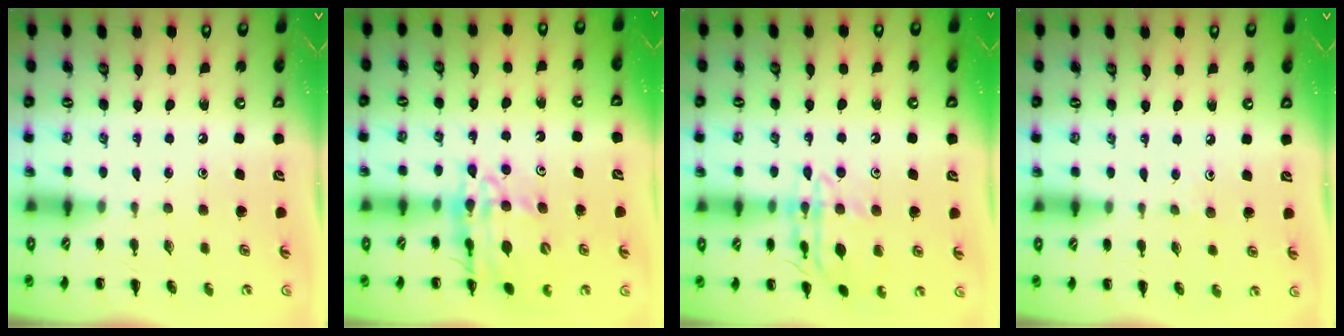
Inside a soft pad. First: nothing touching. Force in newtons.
{"total": 13.9, "press": 13.5, "slide": 3.3}
{"total": 14.0, "press": 14.0, "slide": 0.9}
{"total": 2.2, "press": 2.1, "slide": 0.9}